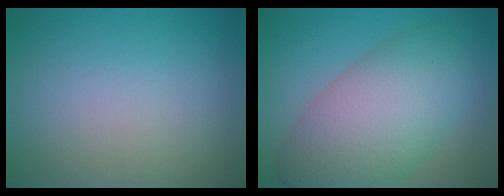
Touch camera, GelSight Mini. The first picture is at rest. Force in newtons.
{"total": 9.1, "press": 9.1, "slide": 0.4}